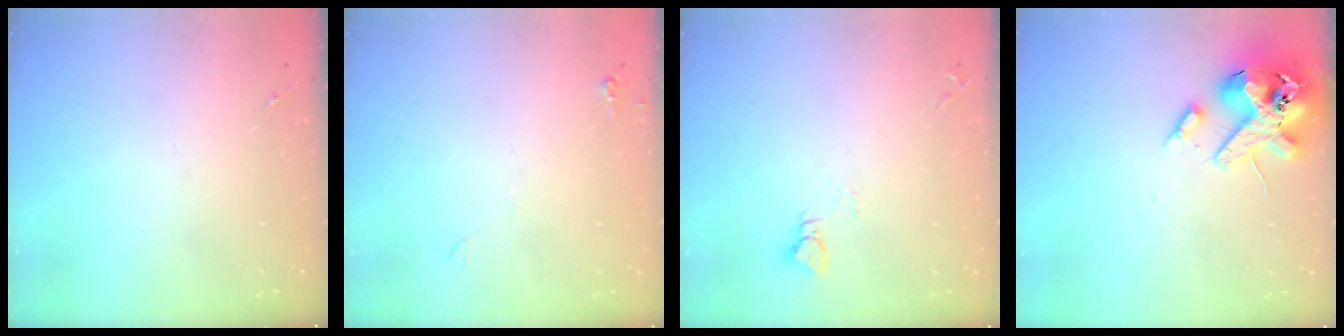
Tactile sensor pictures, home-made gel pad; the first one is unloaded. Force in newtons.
{"total": 4.1, "press": 4.0, "slide": 0.7}
{"total": 2.9, "press": 2.9, "slide": 0.3}
{"total": 17.7, "press": 17.4, "slide": 2.9}